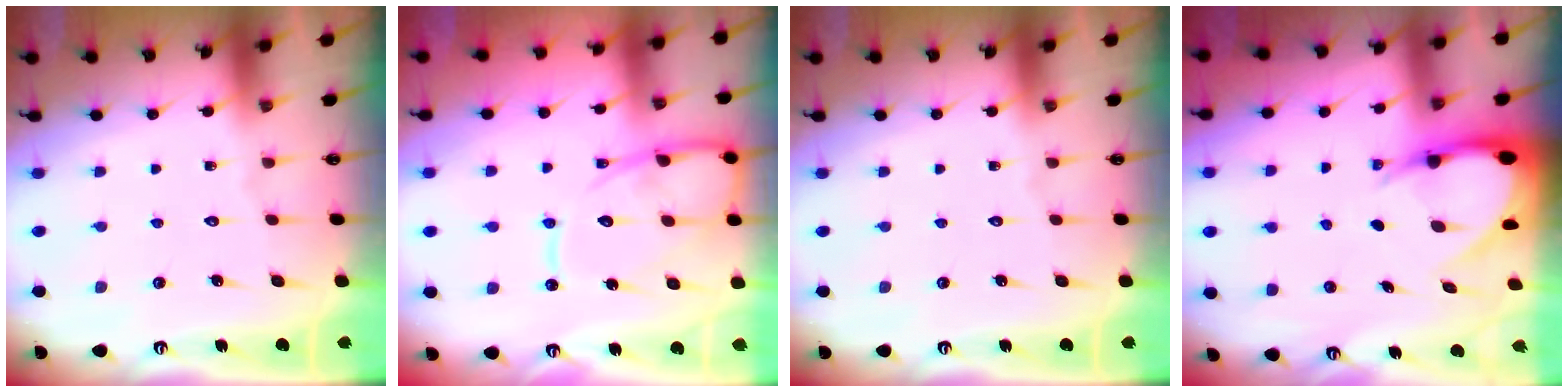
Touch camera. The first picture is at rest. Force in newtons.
{"total": 12.9, "press": 12.9, "slide": 1.1}
{"total": 0.0}
{"total": 7.5, "press": 7.4, "slide": 0.9}